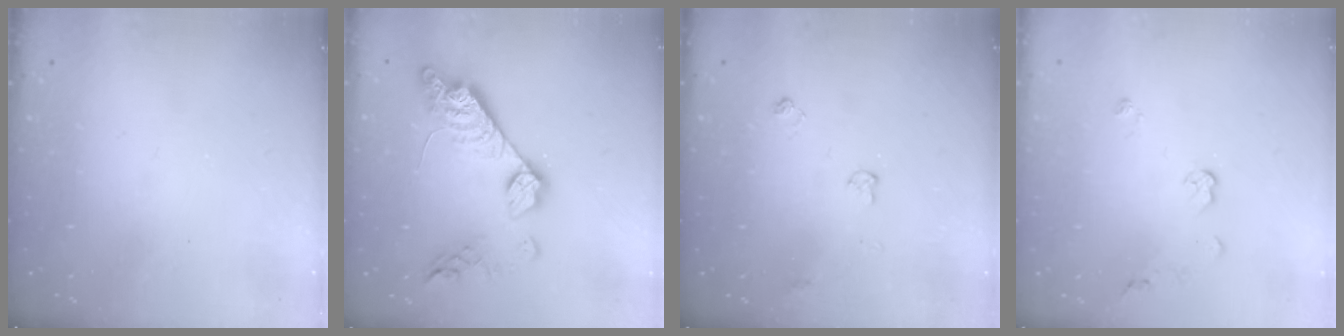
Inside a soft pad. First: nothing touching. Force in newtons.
{"total": 16.7, "press": 16.7, "slide": 1.3}
{"total": 6.4, "press": 6.3, "slide": 0.8}
{"total": 4.8, "press": 4.8, "slide": 0.7}